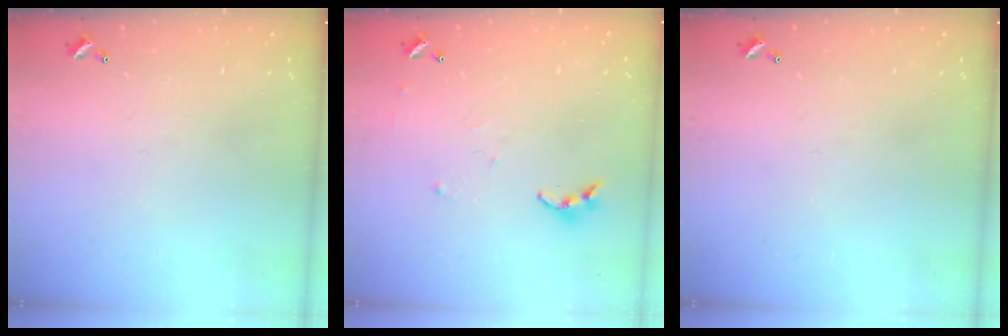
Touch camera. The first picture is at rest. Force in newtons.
{"total": 4.6, "press": 4.6, "slide": 0.3}
{"total": 0.0}